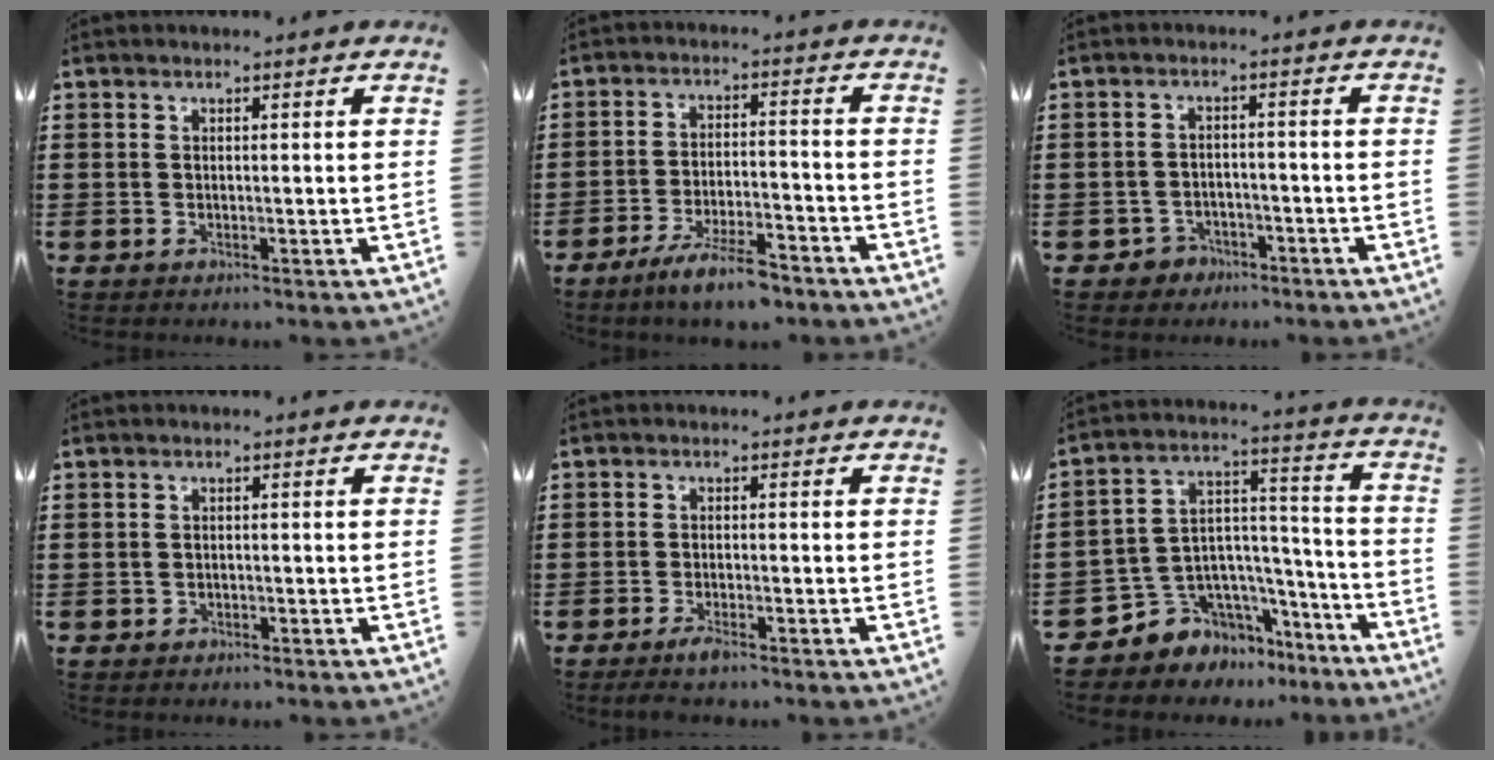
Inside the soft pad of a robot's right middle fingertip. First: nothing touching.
{"total": 7.0, "force": [-5.7, 1.1, 4.0], "torque": [-0.082, -0.005, -0.107]}
{"total": 2.6, "force": [-2.3, 1.3, 0.0], "torque": [-0.011, 0.003, -0.050]}
{"total": 0.9, "force": [-0.7, 0.6, 0.0], "torque": [-0.002, 0.002, -0.016]}
{"total": 2.4, "force": [-1.5, 0.4, 1.8], "torque": [-0.038, -0.004, -0.029]}
{"total": 6.7, "force": [-4.5, 5.0, -0.1], "torque": [-0.031, -0.007, -0.083]}